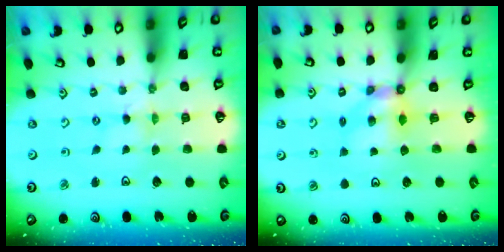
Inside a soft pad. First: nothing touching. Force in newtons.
{"total": 5.4, "press": 5.4, "slide": 0.6}